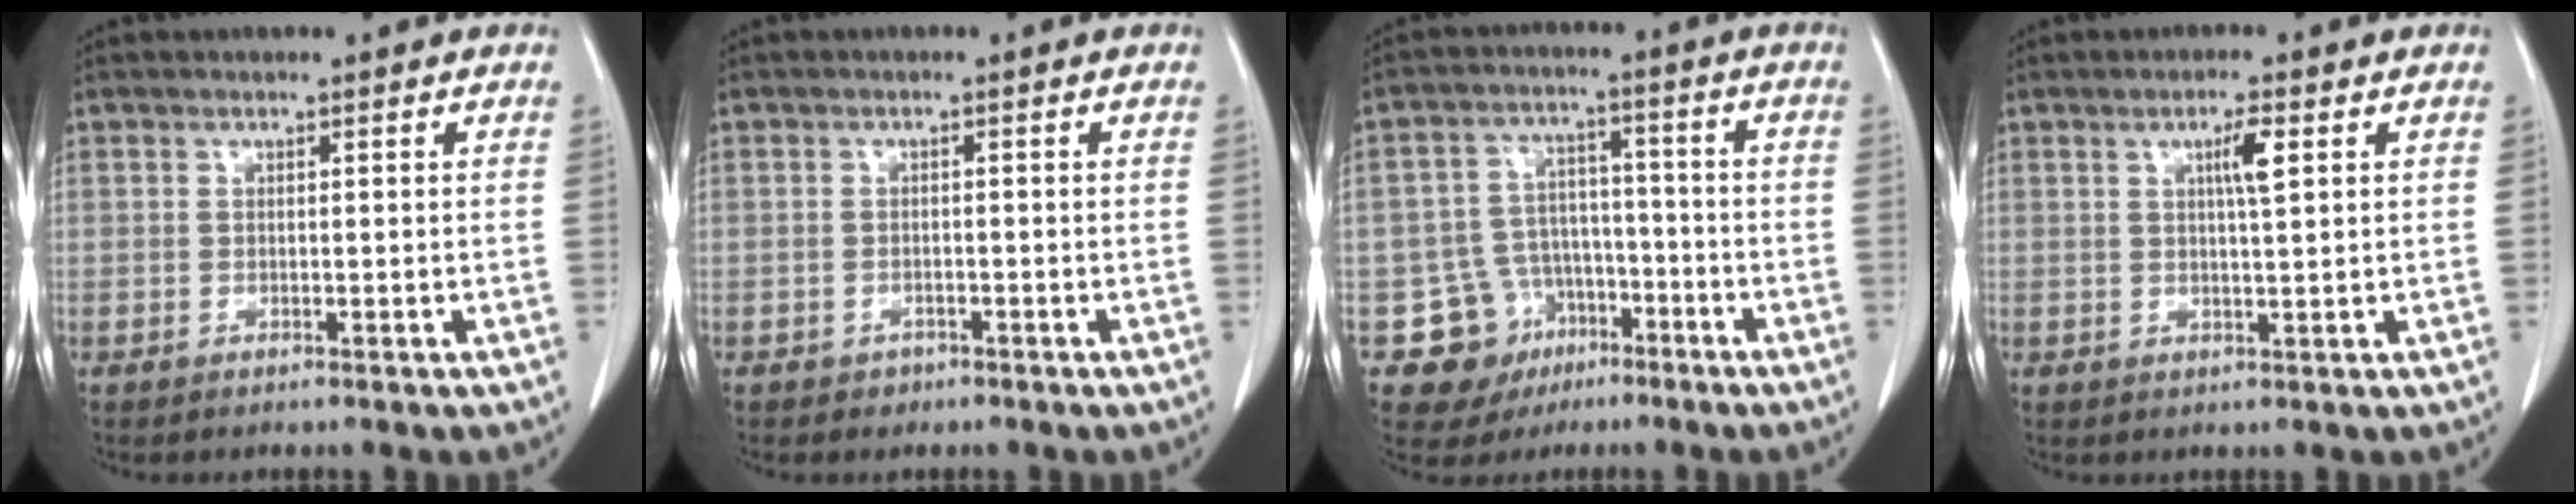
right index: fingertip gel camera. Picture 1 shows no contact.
{"total": 1.2, "force": [-0.8, 0.9, 0.2], "torque": [-0.008, 0.002, -0.008]}
{"total": 9.8, "force": [-4.6, 8.5, 1.7], "torque": [-0.030, 0.033, -0.056]}
{"total": 3.5, "force": [1.3, 0.2, 3.3], "torque": [-0.055, 0.000, 0.020]}